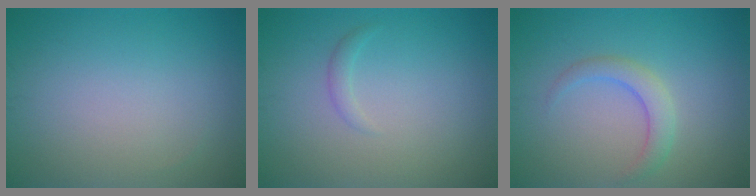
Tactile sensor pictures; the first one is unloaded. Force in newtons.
{"total": 0.9, "press": 0.9, "slide": 0.0}
{"total": 2.3, "press": 2.3, "slide": 0.0}